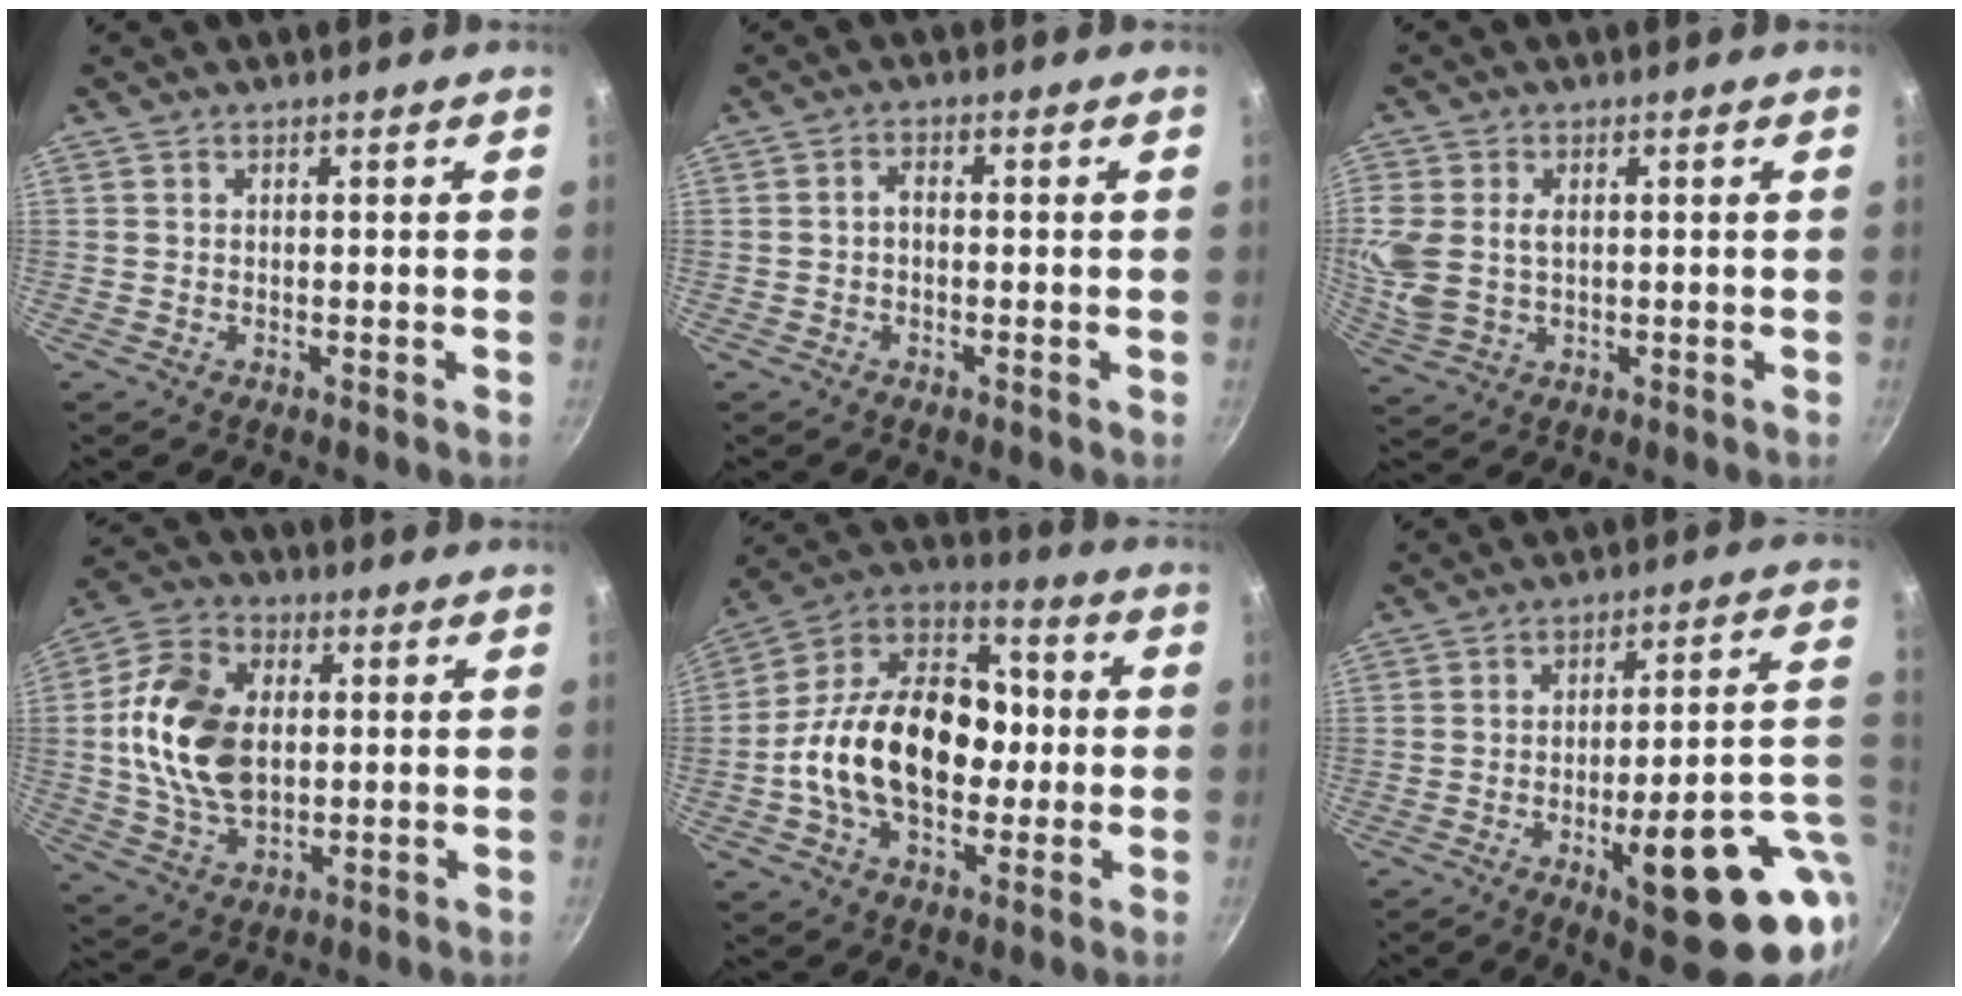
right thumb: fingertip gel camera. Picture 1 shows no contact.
{"total": 2.0, "force": [-0.4, 1.3, 1.5], "torque": [-0.022, 0.013, -0.007]}
{"total": 8.7, "force": [0.9, 6.0, 6.2], "torque": [-0.133, -0.001, 0.022]}
{"total": 16.9, "force": [1.1, 11.2, 12.6], "torque": [-0.216, 0.007, 0.014]}
{"total": 23.0, "force": [-2.0, 15.6, 16.8], "torque": [-0.251, 0.049, -0.050]}
{"total": 22.6, "force": [-5.8, 6.6, 20.8], "torque": [-0.255, 0.017, -0.068]}